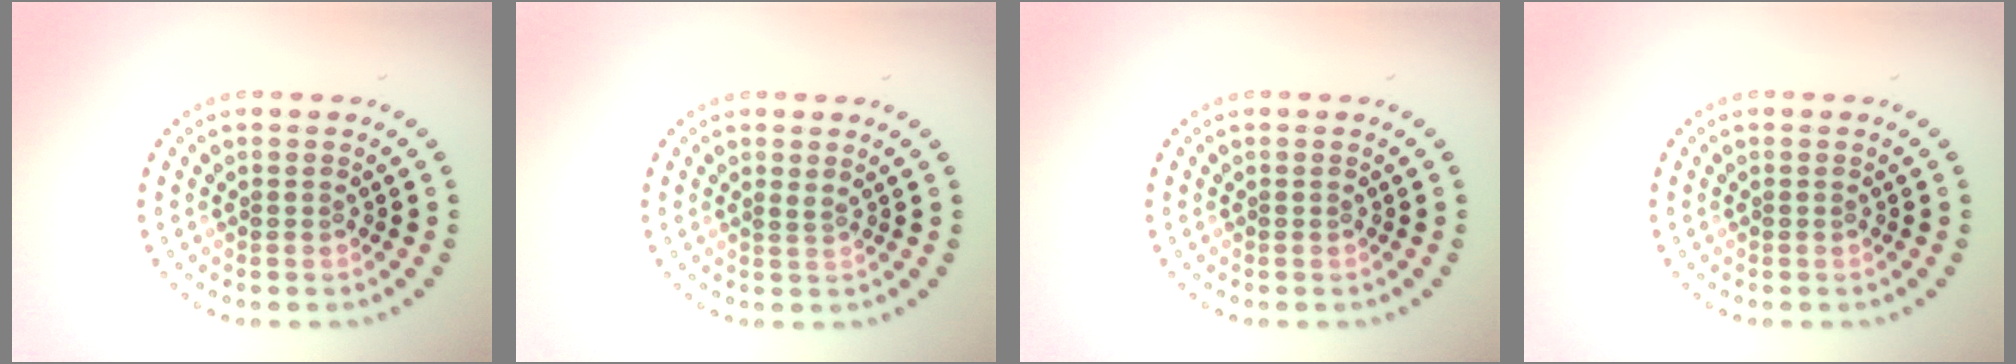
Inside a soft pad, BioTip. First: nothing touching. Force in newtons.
{"total": 0.5, "press": 0.3, "slide": 0.4}
{"total": 0.0}
{"total": 0.0}